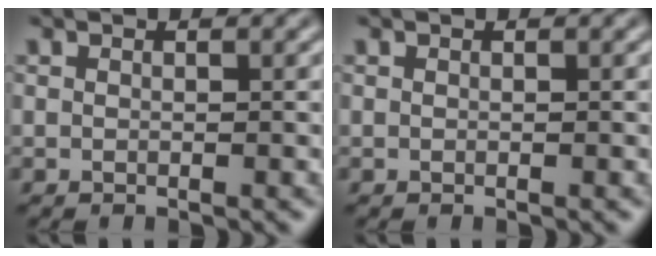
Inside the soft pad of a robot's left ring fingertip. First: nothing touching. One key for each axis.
{"total": 0.0}